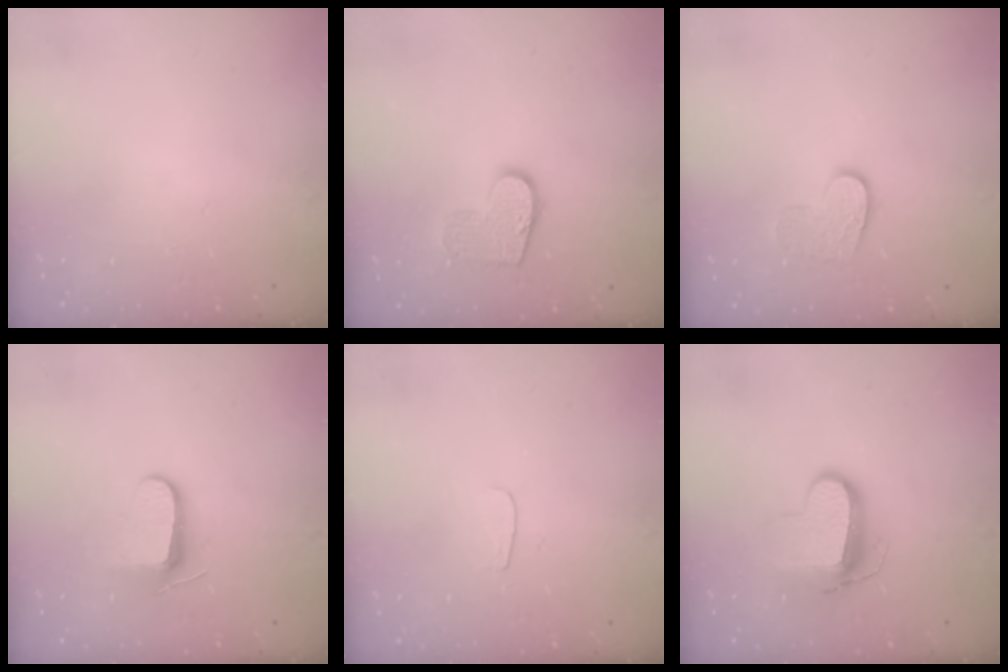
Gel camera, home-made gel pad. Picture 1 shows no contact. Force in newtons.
{"total": 10.2, "press": 10.2, "slide": 0.2}
{"total": 9.5, "press": 9.5, "slide": 0.6}
{"total": 8.7, "press": 8.6, "slide": 1.4}
{"total": 3.5, "press": 3.4, "slide": 0.4}
{"total": 10.7, "press": 10.6, "slide": 1.1}